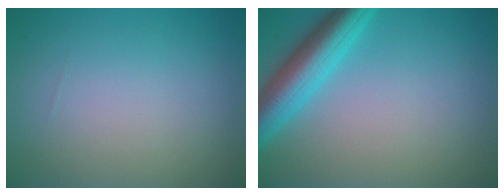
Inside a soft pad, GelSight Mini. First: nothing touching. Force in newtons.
{"total": 5.7, "press": 5.7, "slide": 0.2}